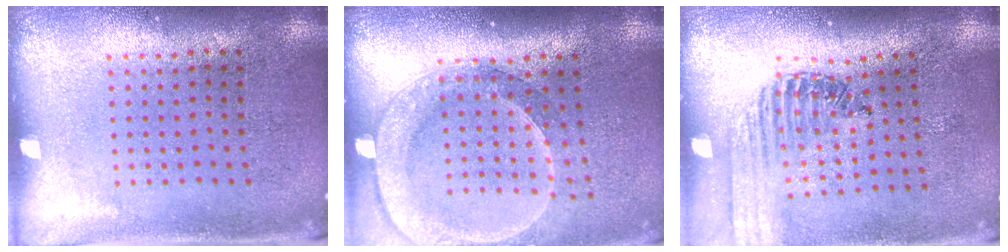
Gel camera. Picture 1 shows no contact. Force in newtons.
{"total": 2.3, "press": 1.8, "slide": 1.4}
{"total": 1.4, "press": 1.4, "slide": 0.2}